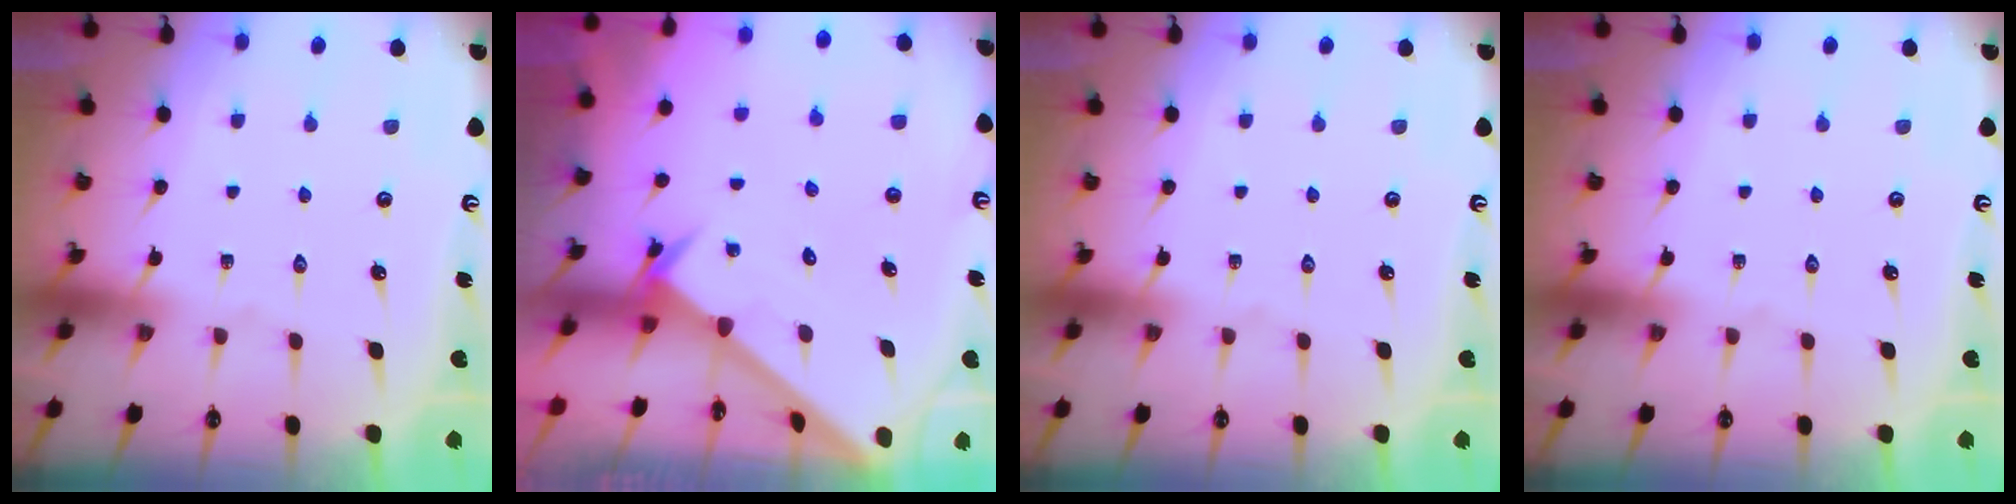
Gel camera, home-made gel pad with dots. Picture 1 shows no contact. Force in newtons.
{"total": 2.6, "press": 2.6, "slide": 0.2}
{"total": 0.0}
{"total": 0.0}